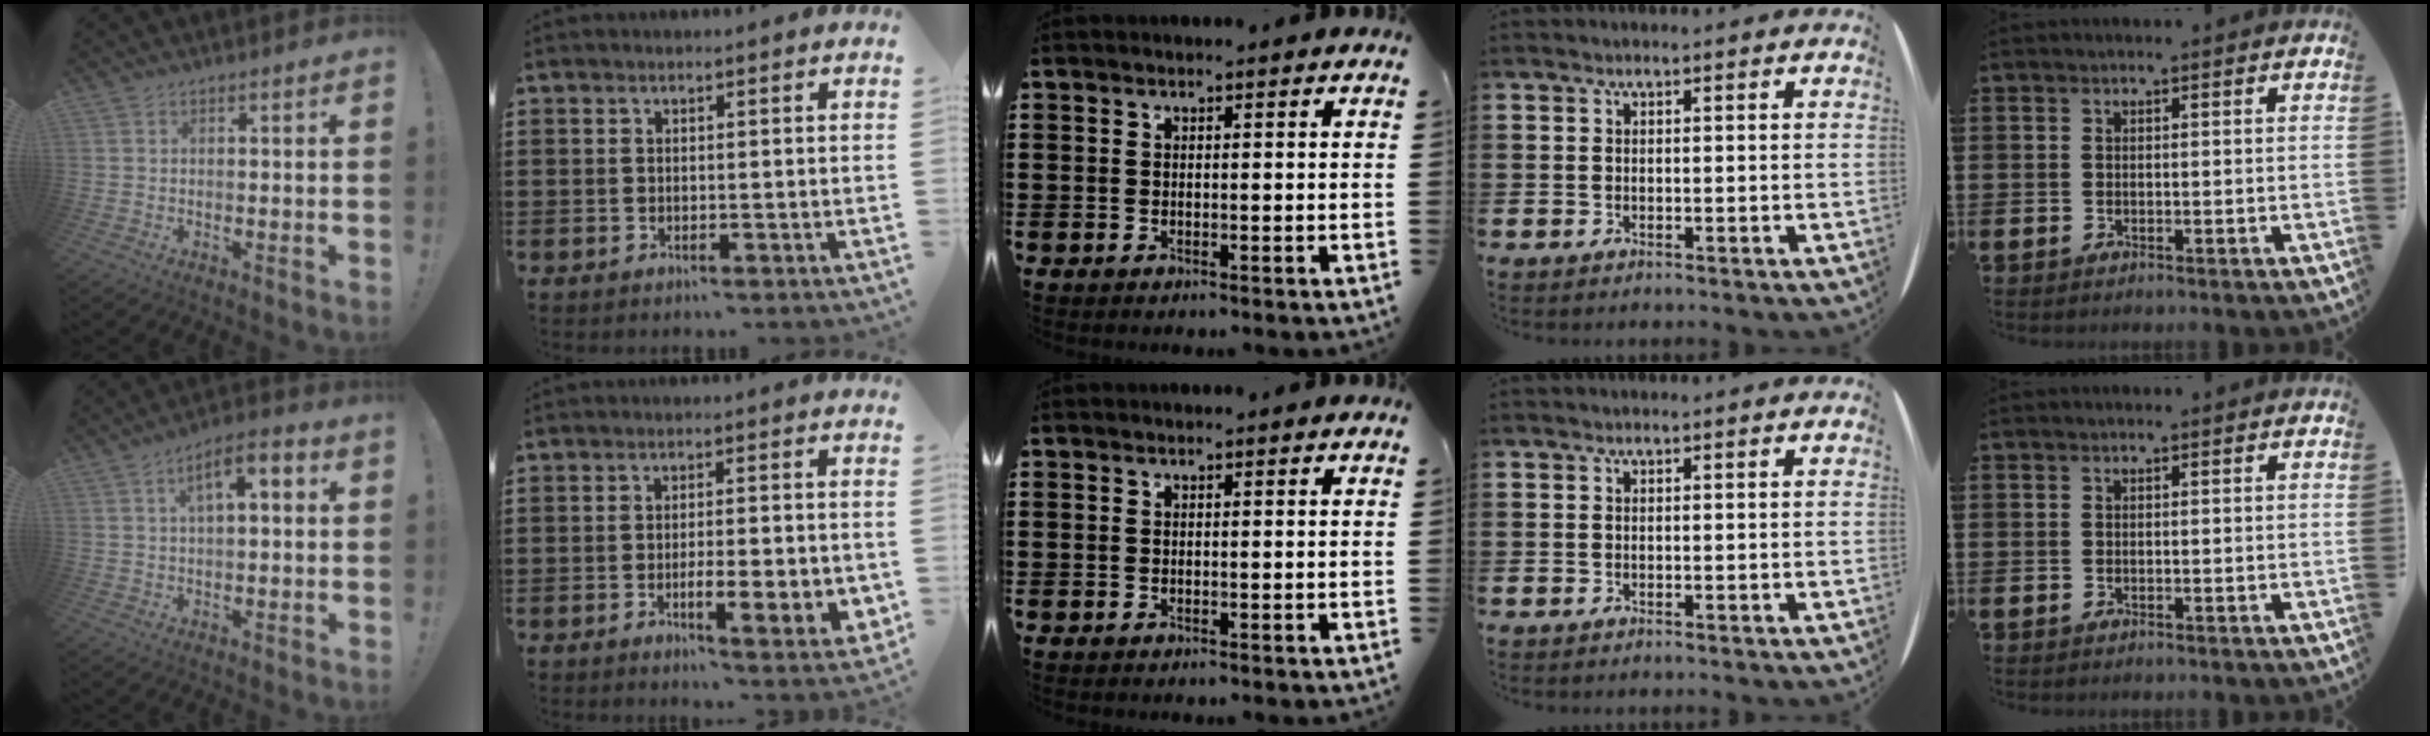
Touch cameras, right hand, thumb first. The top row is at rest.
{"thumb": {"total": 7.5, "force": [1.8, 2.9, 6.7], "torque": [-0.092, -0.006, 0.025]}, "index": {"total": 6.7, "force": [-1.9, 1.5, 6.2], "torque": [-0.092, -0.007, -0.032]}}